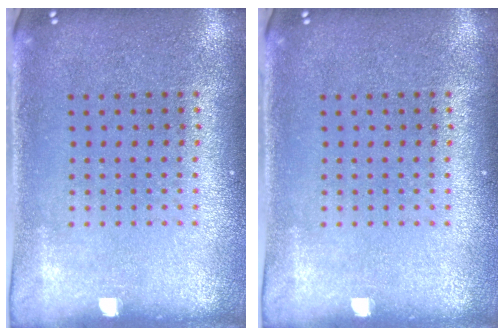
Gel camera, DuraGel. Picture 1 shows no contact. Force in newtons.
{"total": 0.0}